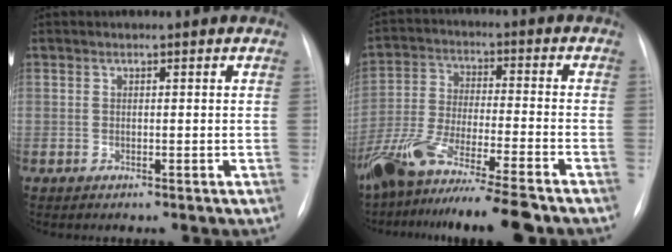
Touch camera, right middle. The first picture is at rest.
{"total": 16.0, "force": [-12.8, 0.7, 9.6], "torque": [-0.191, -0.045, -0.221]}